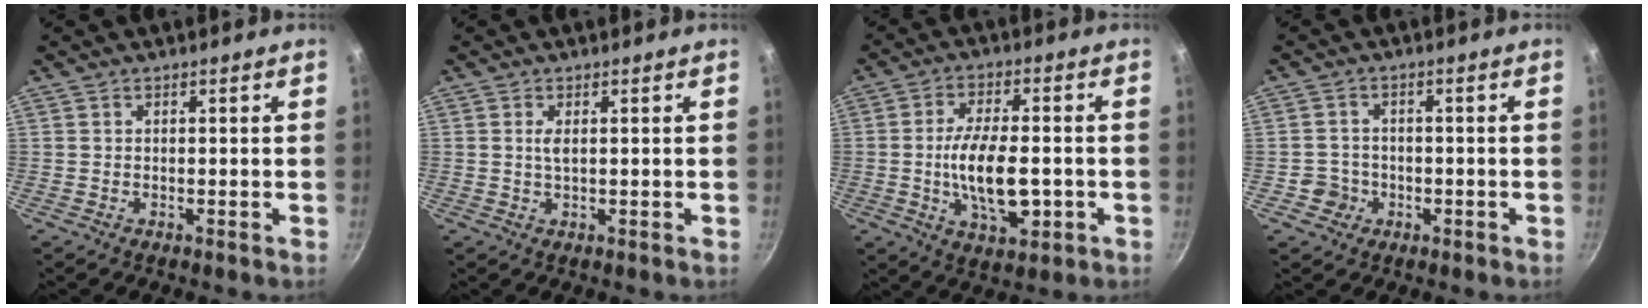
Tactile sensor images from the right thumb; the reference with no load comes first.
{"total": 1.4, "force": [0.2, 0.3, 1.3], "torque": [-0.030, 0.000, 0.006]}
{"total": 12.6, "force": [-2.1, 5.9, 10.9], "torque": [-0.178, 0.014, -0.030]}
{"total": 4.1, "force": [-1.3, 3.8, 0.6], "torque": [0.011, 0.021, -0.020]}